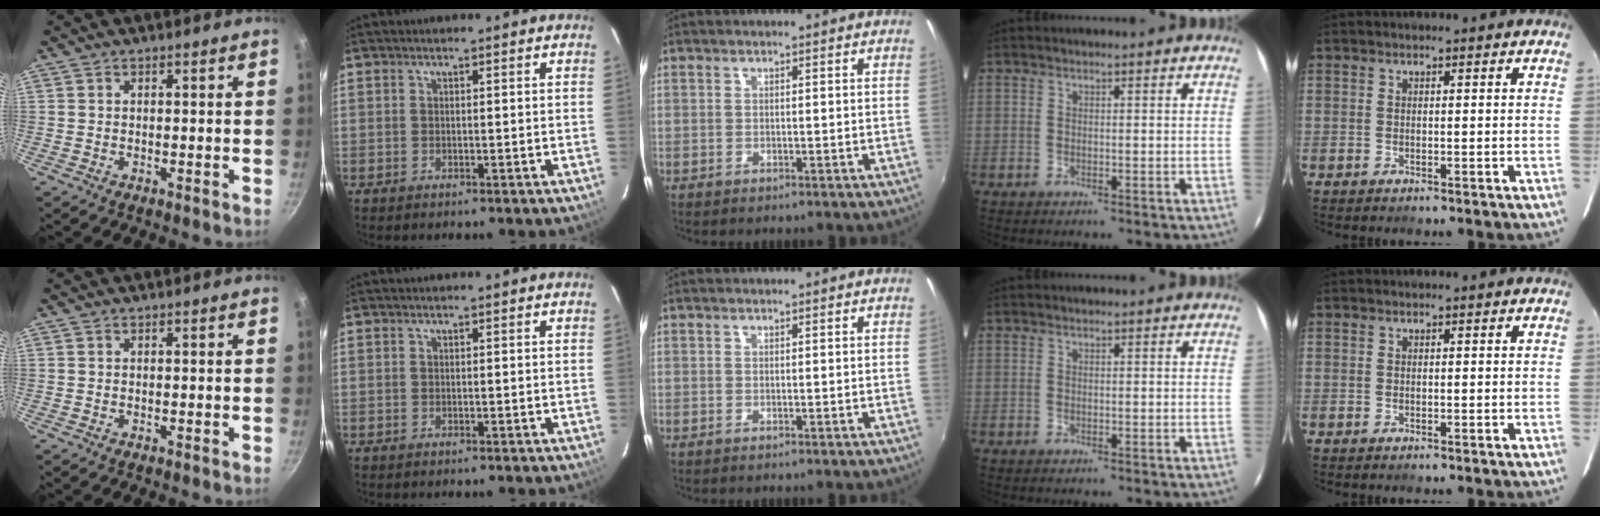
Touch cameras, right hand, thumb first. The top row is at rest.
{}